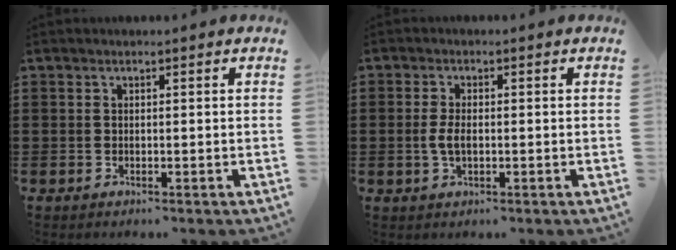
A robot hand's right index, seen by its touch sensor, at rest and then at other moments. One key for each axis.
{"total": 3.0, "fx": -0.4, "fy": 1.4, "fz": 2.7, "tx": -0.066, "ty": -0.002, "tz": -0.012}